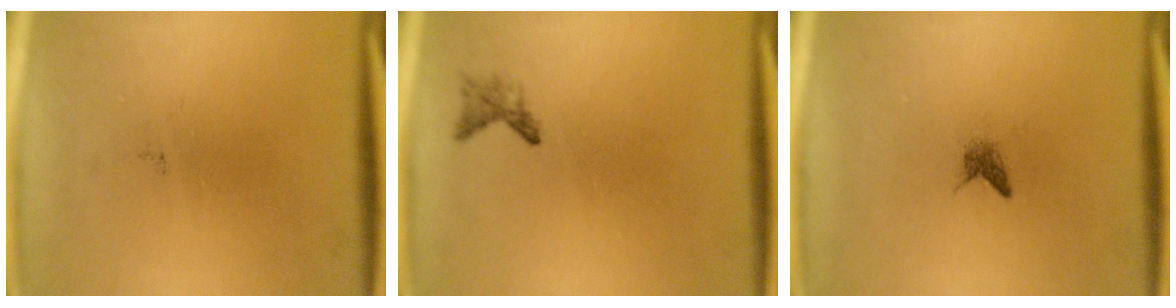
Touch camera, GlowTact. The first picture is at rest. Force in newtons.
{"total": 1.1}
{"total": 1.0}